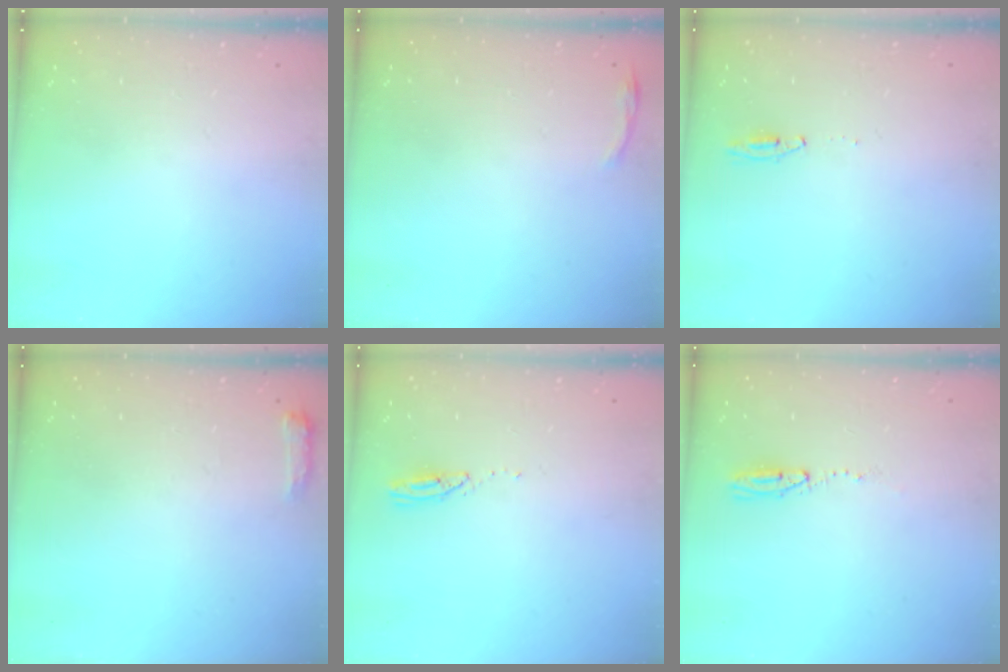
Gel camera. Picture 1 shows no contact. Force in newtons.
{"total": 3.0, "press": 2.9, "slide": 0.8}
{"total": 17.2, "press": 4.3, "slide": 16.7}
{"total": 4.8, "press": 4.8, "slide": 0.8}
{"total": 2.8, "press": 2.8, "slide": 0.4}
{"total": 15.0, "press": 4.7, "slide": 14.2}